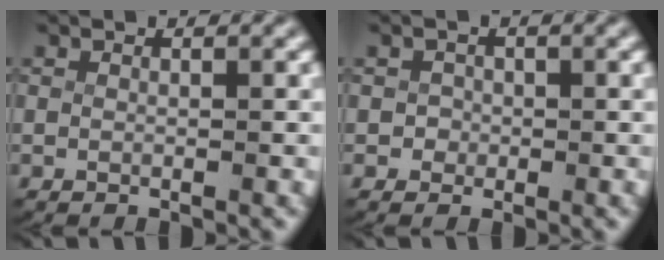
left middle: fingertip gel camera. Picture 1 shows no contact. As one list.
[{"total": 1.4, "force": [-0.4, 1.4, 0.1], "torque": [-0.008, -0.006, -0.006]}]